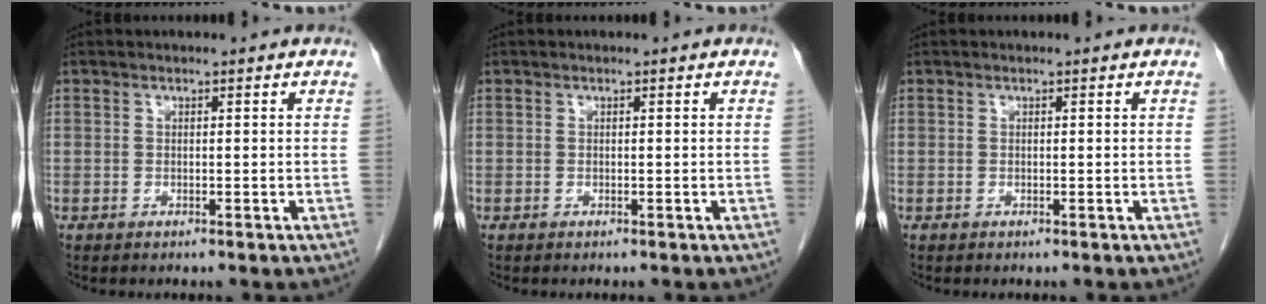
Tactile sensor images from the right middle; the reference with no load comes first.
{"total": 0.0}
{"total": 0.0}